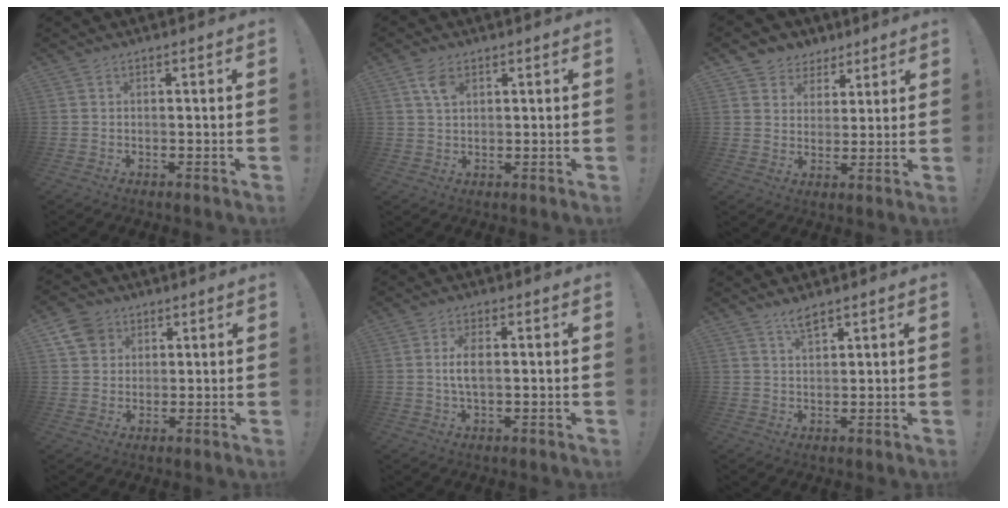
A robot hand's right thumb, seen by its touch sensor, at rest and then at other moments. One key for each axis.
{"total": 4.7, "fx": 2.4, "fy": 2.7, "fz": 3.0, "tx": -0.053, "ty": -0.003, "tz": 0.044}
{"total": 6.5, "fx": 3.7, "fy": 5.4, "fz": 0.4, "tx": -0.002, "ty": -0.028, "tz": 0.073}
{"total": 7.7, "fx": 3.8, "fy": 6.4, "fz": 2.0, "tx": -0.029, "ty": -0.020, "tz": 0.077}
{"total": 5.1, "fx": 0.3, "fy": 2.2, "fz": 4.6, "tx": -0.089, "ty": -0.002, "tz": -0.002}
{"total": 3.9, "fx": 3.0, "fy": 0.9, "fz": 2.3, "tx": -0.040, "ty": -0.016, "tz": 0.050}